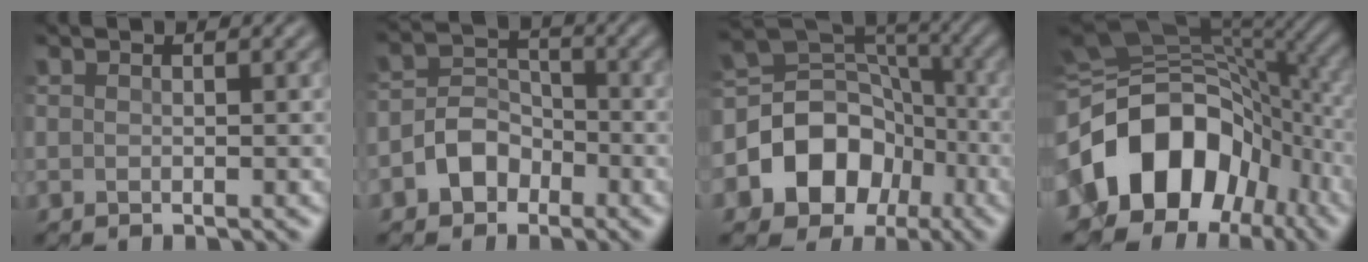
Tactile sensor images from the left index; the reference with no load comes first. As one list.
[{"total": 3.5, "force": [-2.2, 2.4, 1.3], "torque": [-0.019, 0.006, -0.039]}, {"total": 9.6, "force": [-3.7, 7.8, 4.2], "torque": [-0.065, 0.013, -0.082]}, {"total": 15.3, "force": [-5.5, 10.7, 9.4], "torque": [-0.166, -0.005, -0.104]}]